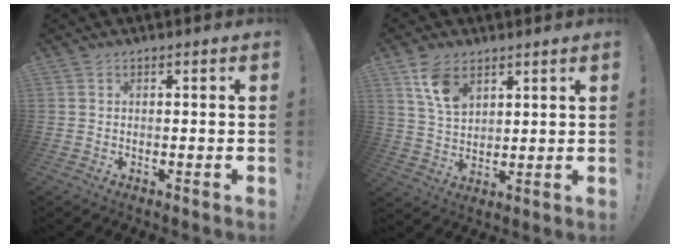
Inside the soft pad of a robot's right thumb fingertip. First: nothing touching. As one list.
[{"total": 9.3, "force": [5.5, 5.3, 5.2], "torque": [-0.084, -0.023, 0.106]}]